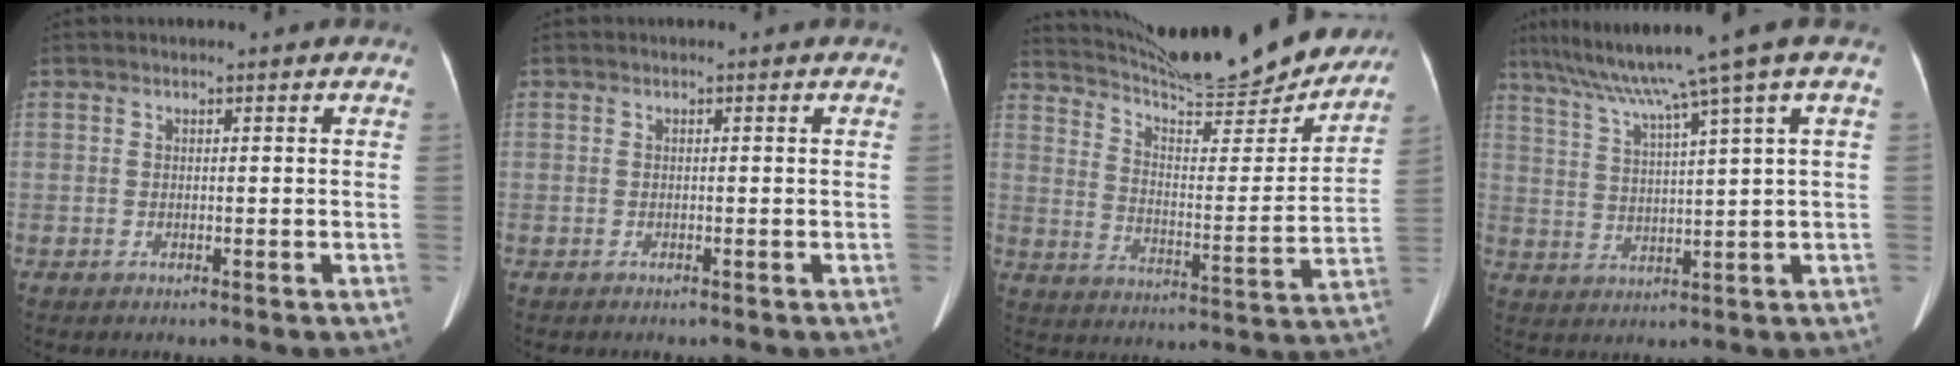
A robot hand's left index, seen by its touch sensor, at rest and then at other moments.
{"total": 0.0}
{"total": 22.9, "force": [21.2, 2.2, 8.4], "torque": [-0.141, -0.042, 0.295]}
{"total": 12.9, "force": [8.8, -2.6, 9.1], "torque": [-0.150, 0.014, 0.138]}